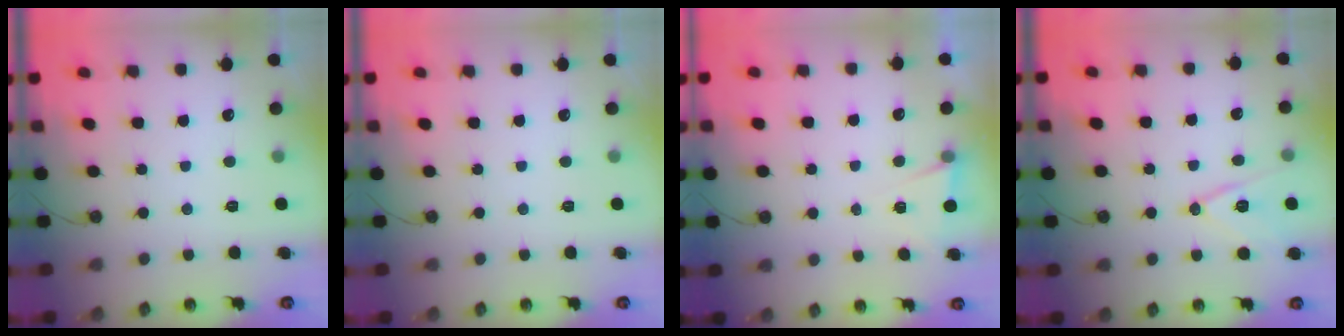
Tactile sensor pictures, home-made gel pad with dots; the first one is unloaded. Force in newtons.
{"total": 0.0}
{"total": 4.7, "press": 1.7, "slide": 4.4}
{"total": 11.4, "press": 10.9, "slide": 3.3}